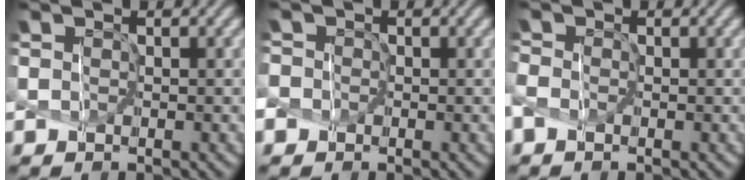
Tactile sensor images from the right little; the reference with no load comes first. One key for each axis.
{"total": 3.3, "fx": -1.4, "fy": 2.9, "fz": 0.8, "tx": -0.033, "ty": 0.009, "tz": -0.043}
{"total": 1.3, "fx": -1.2, "fy": -0.2, "fz": 0.1, "tx": -0.026, "ty": -0.009, "tz": -0.008}